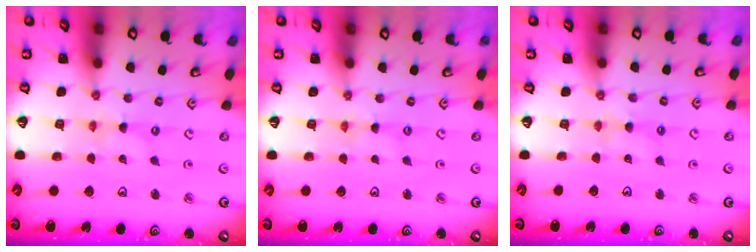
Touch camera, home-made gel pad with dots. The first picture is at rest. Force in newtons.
{"total": 0.7, "press": 0.6, "slide": 0.1}
{"total": 2.3, "press": 2.3, "slide": 0.4}